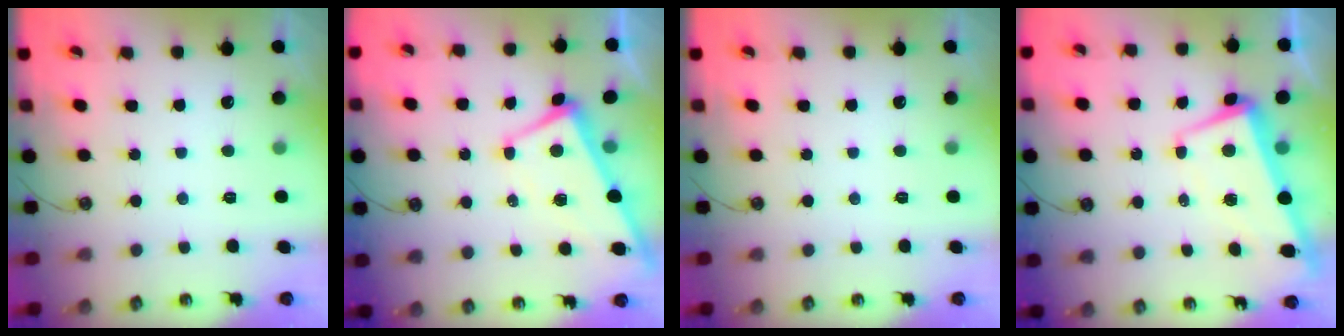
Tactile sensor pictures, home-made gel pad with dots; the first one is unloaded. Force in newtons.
{"total": 2.4, "press": 2.4, "slide": 0.3}
{"total": 0.0}
{"total": 1.7, "press": 0.4, "slide": 1.7}